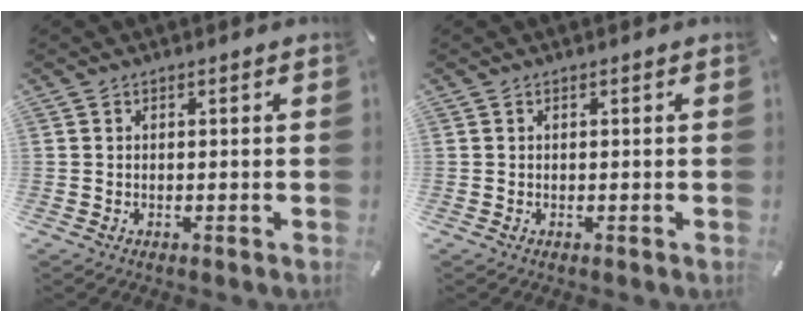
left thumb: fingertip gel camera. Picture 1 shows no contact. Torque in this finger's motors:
{"motor_torque": [0.06, 0.08, -0.02, -0.11, 0.00]}